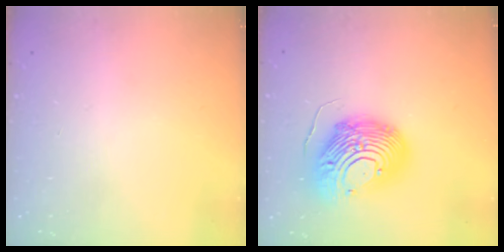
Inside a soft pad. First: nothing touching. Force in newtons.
{"total": 21.5, "press": 21.4, "slide": 2.2}